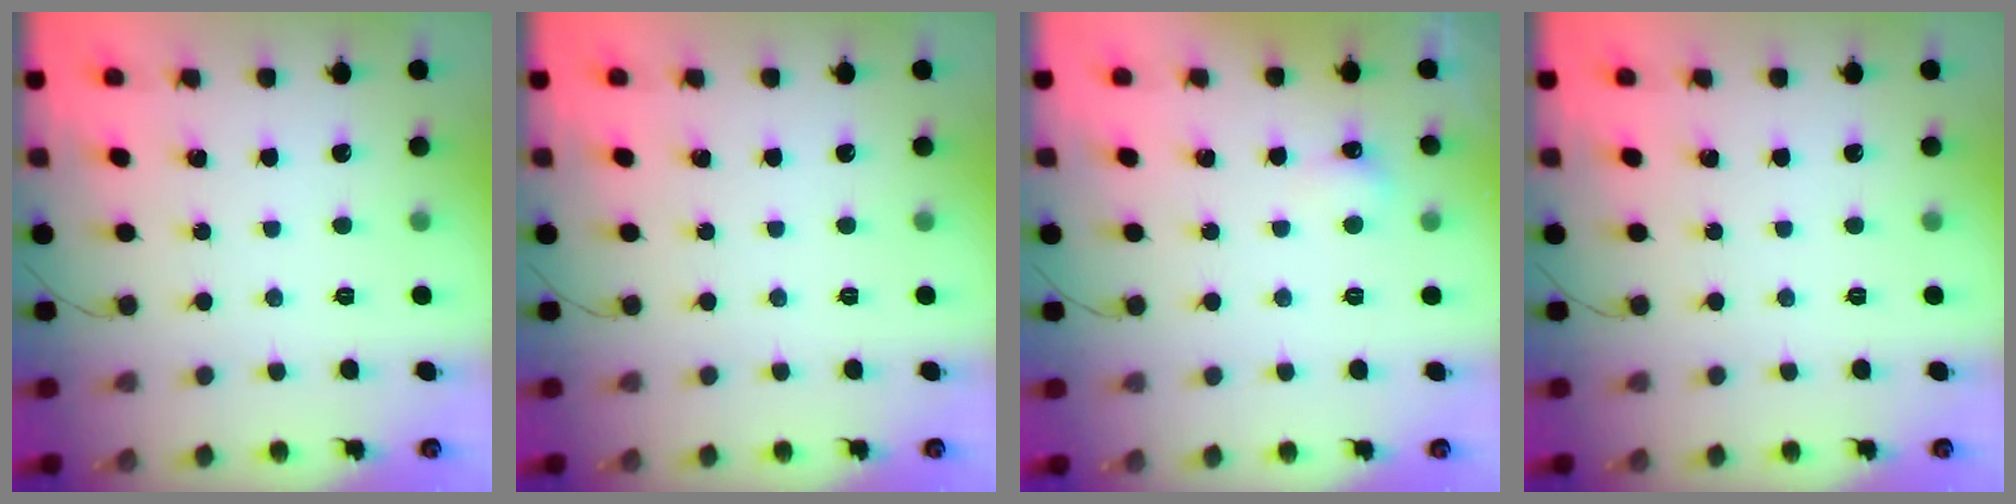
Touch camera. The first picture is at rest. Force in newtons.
{"total": 0.0}
{"total": 4.7, "press": 3.8, "slide": 2.7}
{"total": 0.0}